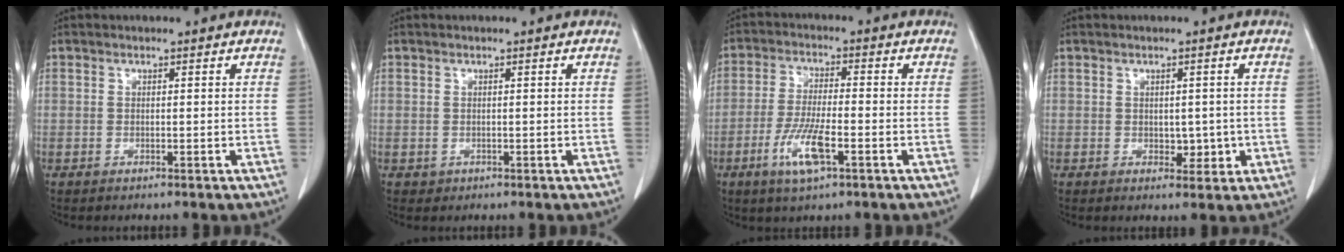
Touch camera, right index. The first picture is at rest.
{"total": 1.2, "force": [-0.1, 1.1, 0.5], "torque": [-0.013, 0.003, 0.007]}
{"total": 8.3, "force": [-3.6, 1.9, 7.2], "torque": [-0.150, -0.008, -0.063]}
{"total": 3.8, "force": [-0.4, 2.6, 2.8], "torque": [-0.036, 0.008, 0.006]}